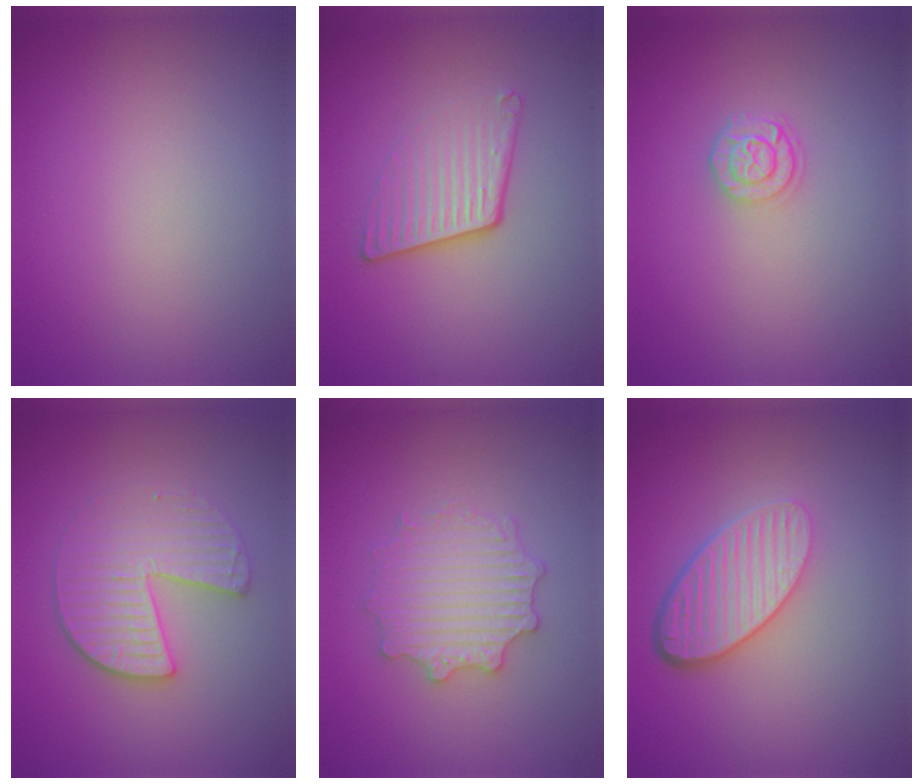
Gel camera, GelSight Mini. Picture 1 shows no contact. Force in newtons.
{"total": 3.9, "press": 2.6, "slide": 2.9}
{"total": 2.2, "press": 1.8, "slide": 1.2}
{"total": 3.8, "press": 3.4, "slide": 1.7}
{"total": 3.3, "press": 3.3, "slide": 0.6}
{"total": 5.3, "press": 3.8, "slide": 3.7}